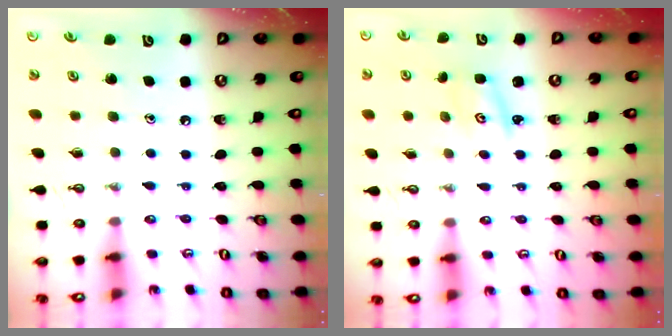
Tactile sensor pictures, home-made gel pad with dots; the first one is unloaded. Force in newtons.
{"total": 1.6, "press": 1.5, "slide": 0.1}